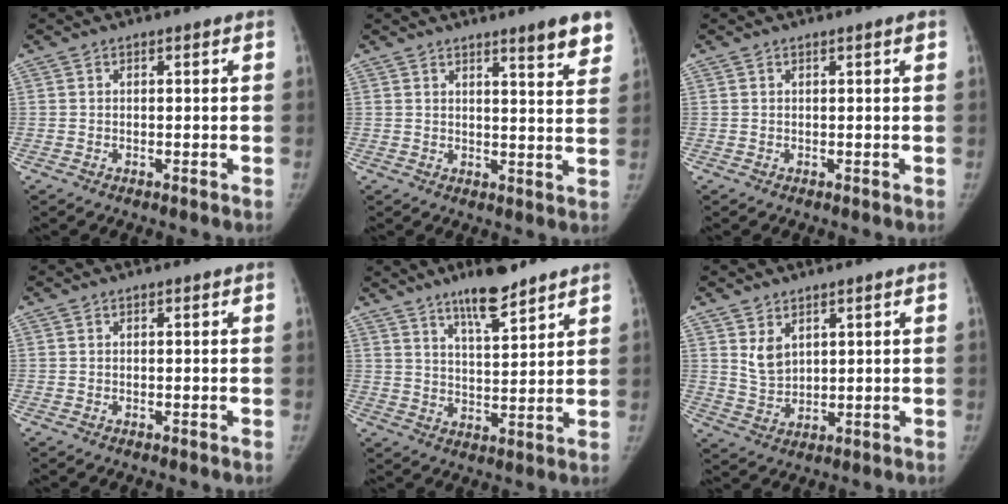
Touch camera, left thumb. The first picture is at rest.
{"total": 7.4, "force": [5.1, 0.9, 5.2], "torque": [-0.051, -0.030, 0.063]}
{"total": 0.6, "force": [0.3, 0.0, 0.5], "torque": [-0.004, 0.002, 0.004]}
{"total": 0.0}
{"total": 9.5, "force": [7.1, 2.1, 6.0], "torque": [-0.082, -0.042, 0.120]}
{"total": 4.7, "force": [2.4, 3.0, 2.7], "torque": [-0.034, -0.019, 0.055]}